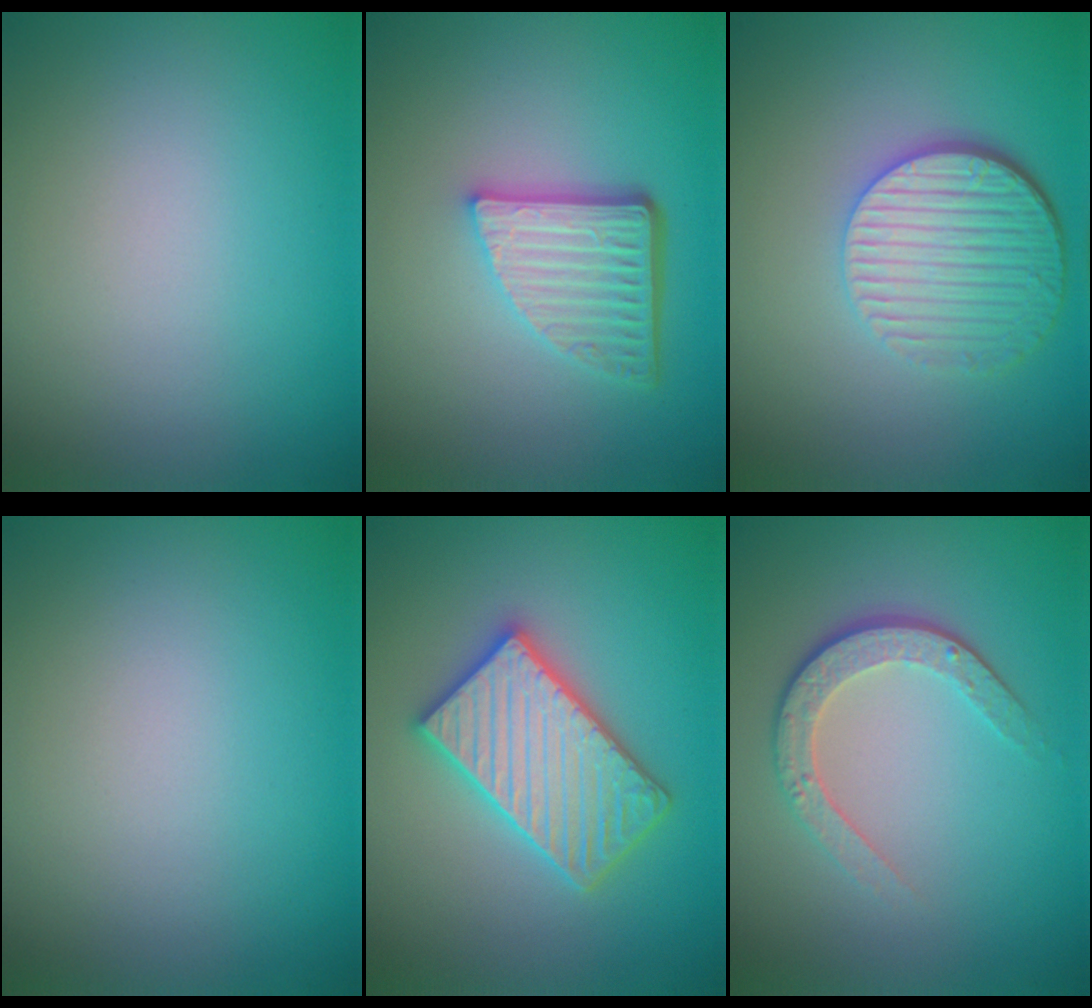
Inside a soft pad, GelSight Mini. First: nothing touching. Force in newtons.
{"total": 5.0, "press": 3.6, "slide": 3.6}
{"total": 5.9, "press": 4.3, "slide": 4.1}
{"total": 0.0}
{"total": 5.5, "press": 5.5, "slide": 0.8}
{"total": 3.4, "press": 2.5, "slide": 2.3}